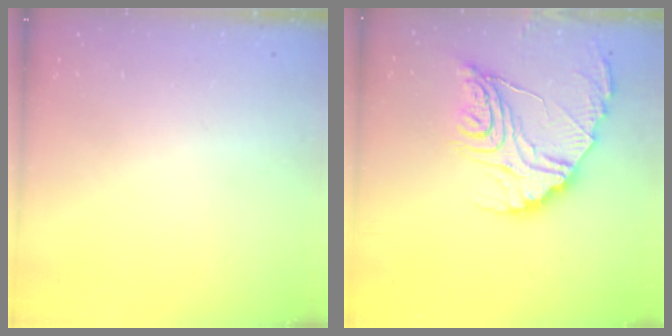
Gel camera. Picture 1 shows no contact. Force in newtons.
{"total": 17.8, "press": 17.7, "slide": 2.0}